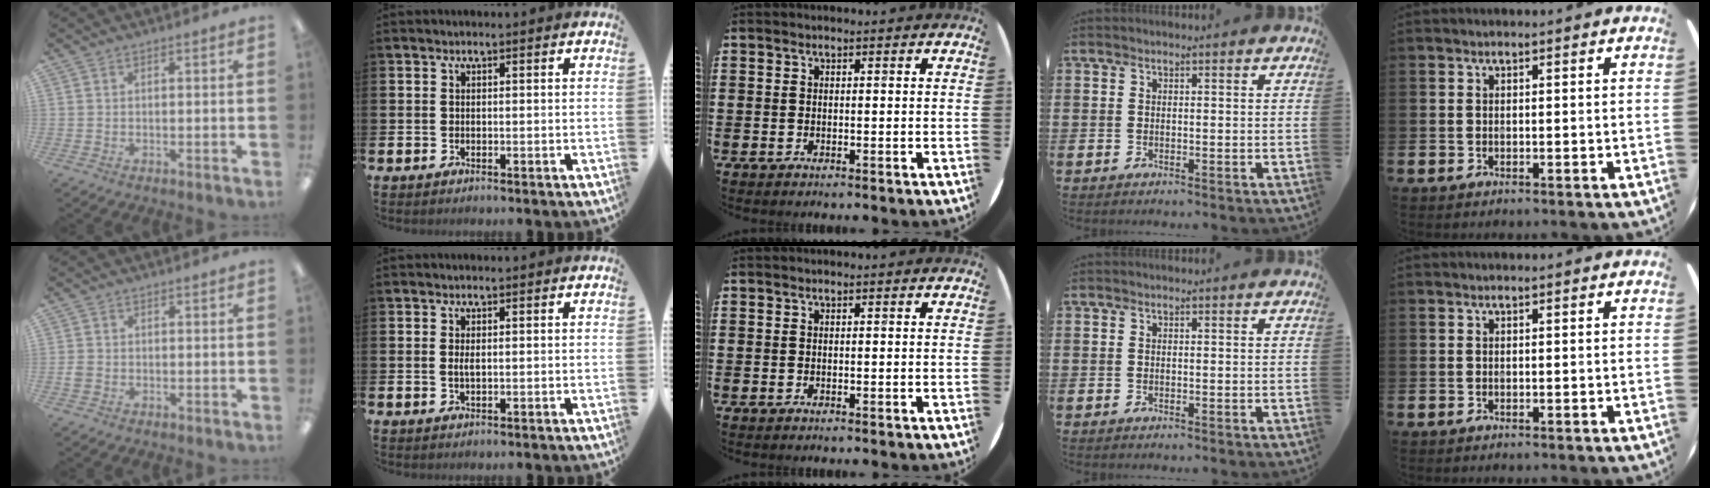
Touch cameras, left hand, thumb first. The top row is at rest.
{"thumb": {"total": 1.6, "force": [-0.4, 1.3, 0.7], "torque": [-0.012, 0.003, -0.009]}, "index": {"total": 1.0, "force": [0.2, 0.3, 1.0], "torque": [-0.015, 0.000, 0.001]}}